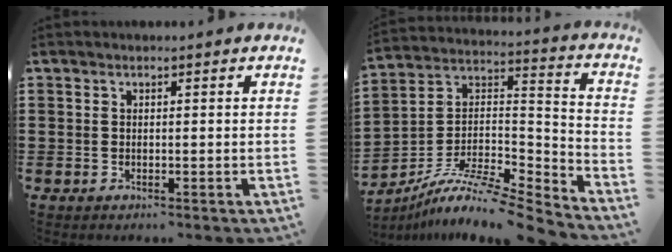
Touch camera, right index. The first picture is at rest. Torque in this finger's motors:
{"motor_torque": [0.57, 0.81, -0.03, -0.05]}